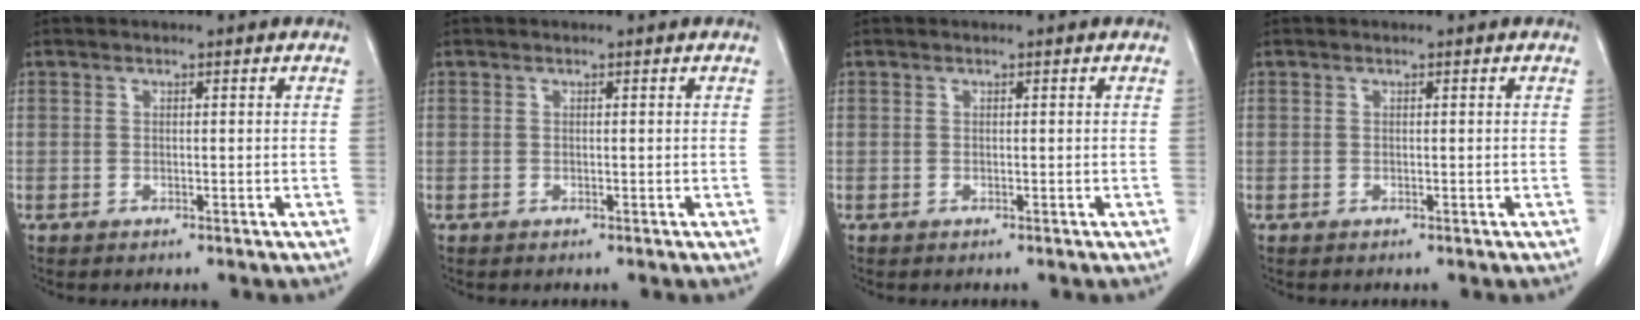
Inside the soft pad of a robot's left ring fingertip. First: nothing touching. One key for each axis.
{"total": 0.0}
{"total": 0.0}
{"total": 0.0}